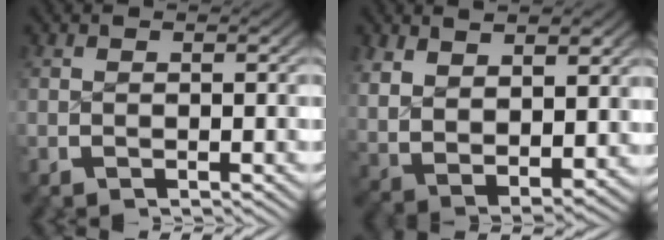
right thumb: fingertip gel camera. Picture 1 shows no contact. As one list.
[{"total": 8.3, "force": [1.0, 5.9, 5.7], "torque": [-0.136, -0.036, 0.041]}]